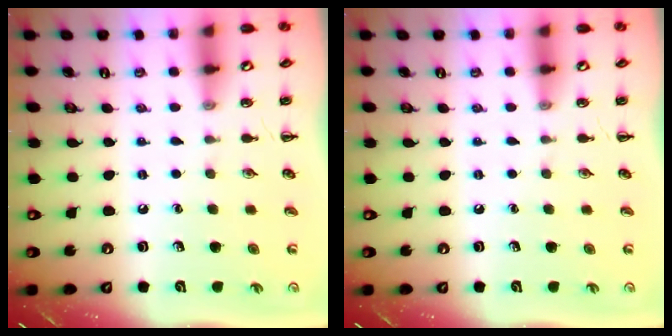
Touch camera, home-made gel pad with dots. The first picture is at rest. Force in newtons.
{"total": 0.0}